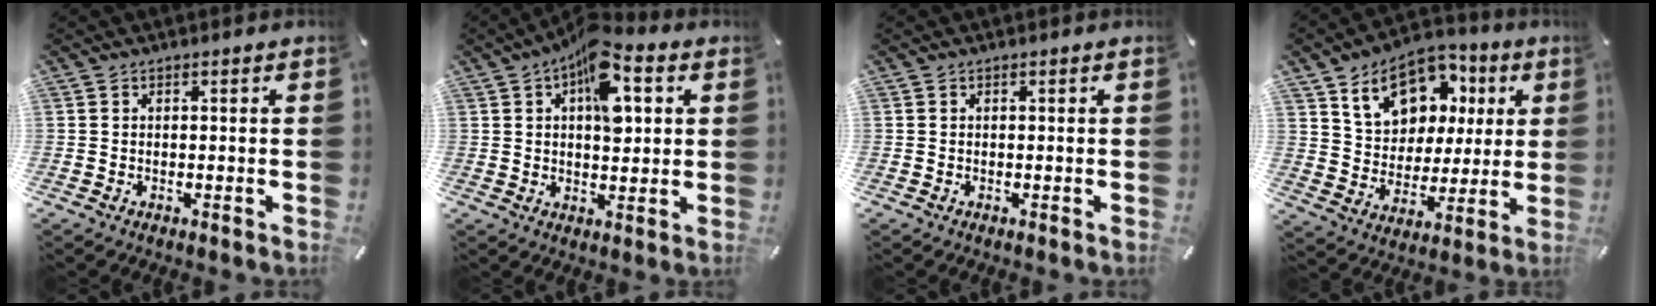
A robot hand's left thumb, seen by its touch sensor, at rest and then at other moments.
{"total": 12.2, "force": [4.7, 6.6, 9.2], "torque": [-0.118, -0.018, 0.076]}
{"total": 0.0}
{"total": 13.9, "force": [7.1, 10.7, 5.4], "torque": [-0.097, -0.032, 0.136]}